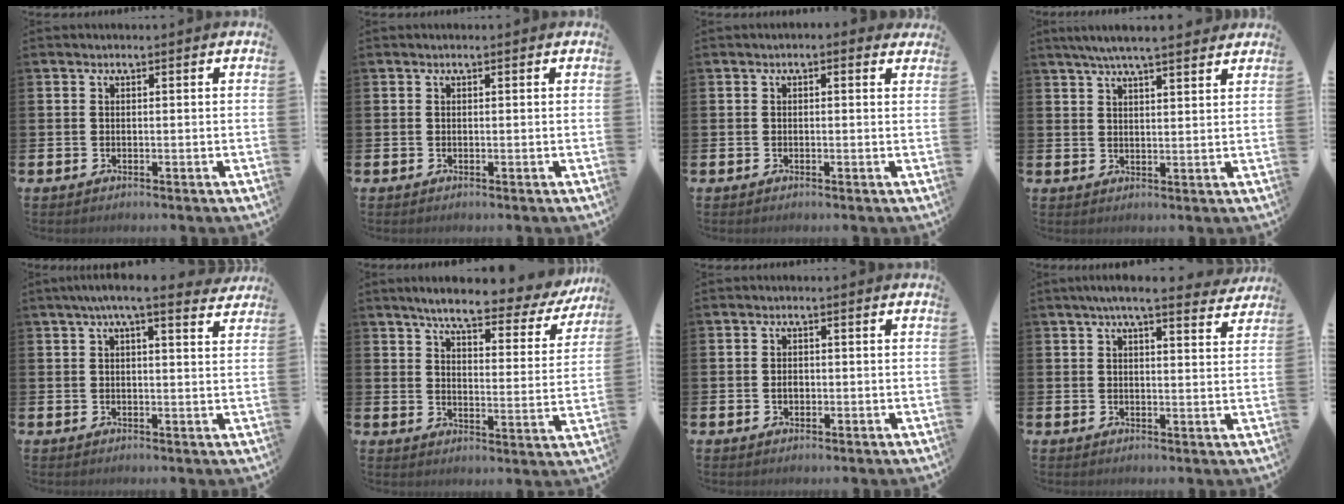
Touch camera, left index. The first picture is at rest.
{"total": 0.0}
{"total": 0.5, "force": [-0.1, 0.3, 0.4], "torque": [0.000, 0.002, -0.005]}
{"total": 5.7, "force": [5.3, 0.3, 2.2], "torque": [-0.056, -0.012, 0.096]}
{"total": 5.0, "force": [4.2, 0.4, 2.7], "torque": [-0.055, -0.012, 0.072]}
{"total": 7.2, "force": [6.3, 1.4, 3.3], "torque": [-0.079, -0.041, 0.100]}
{"total": 1.4, "force": [-0.2, 1.0, 0.9], "torque": [-0.015, 0.007, -0.005]}
{"total": 5.5, "force": [4.9, 0.4, 2.5], "torque": [-0.052, -0.015, 0.086]}